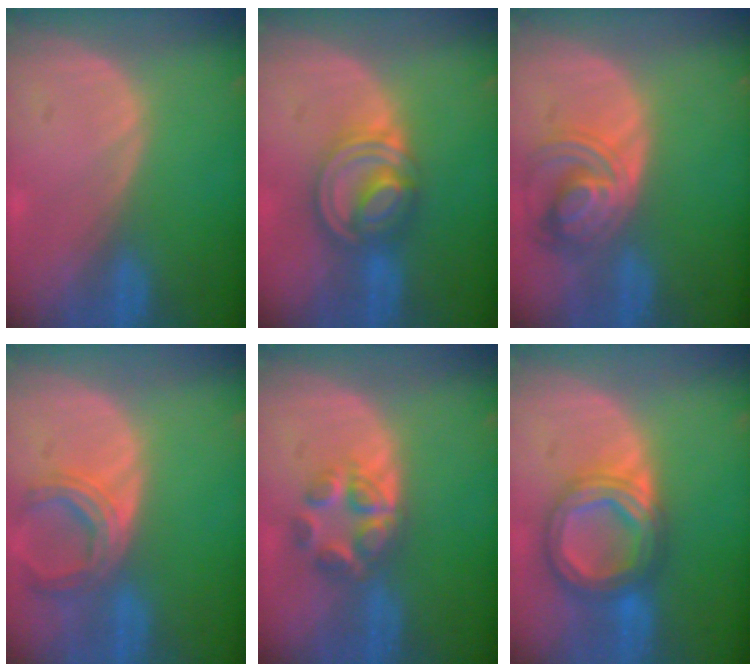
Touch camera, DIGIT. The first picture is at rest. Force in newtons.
{"total": 8.1, "press": 6.9, "slide": 4.3}
{"total": 7.2, "press": 6.8, "slide": 2.5}
{"total": 5.8, "press": 5.8, "slide": 0.9}
{"total": 5.7, "press": 5.3, "slide": 2.1}
{"total": 8.4, "press": 8.4, "slide": 0.7}